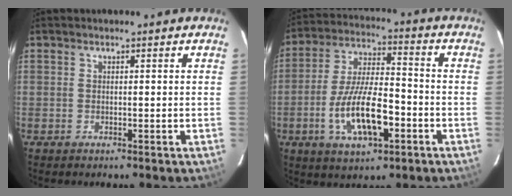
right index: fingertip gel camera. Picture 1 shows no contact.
{"total": 14.4, "force": [-5.1, 5.2, 12.5], "torque": [-0.248, -0.004, -0.085]}